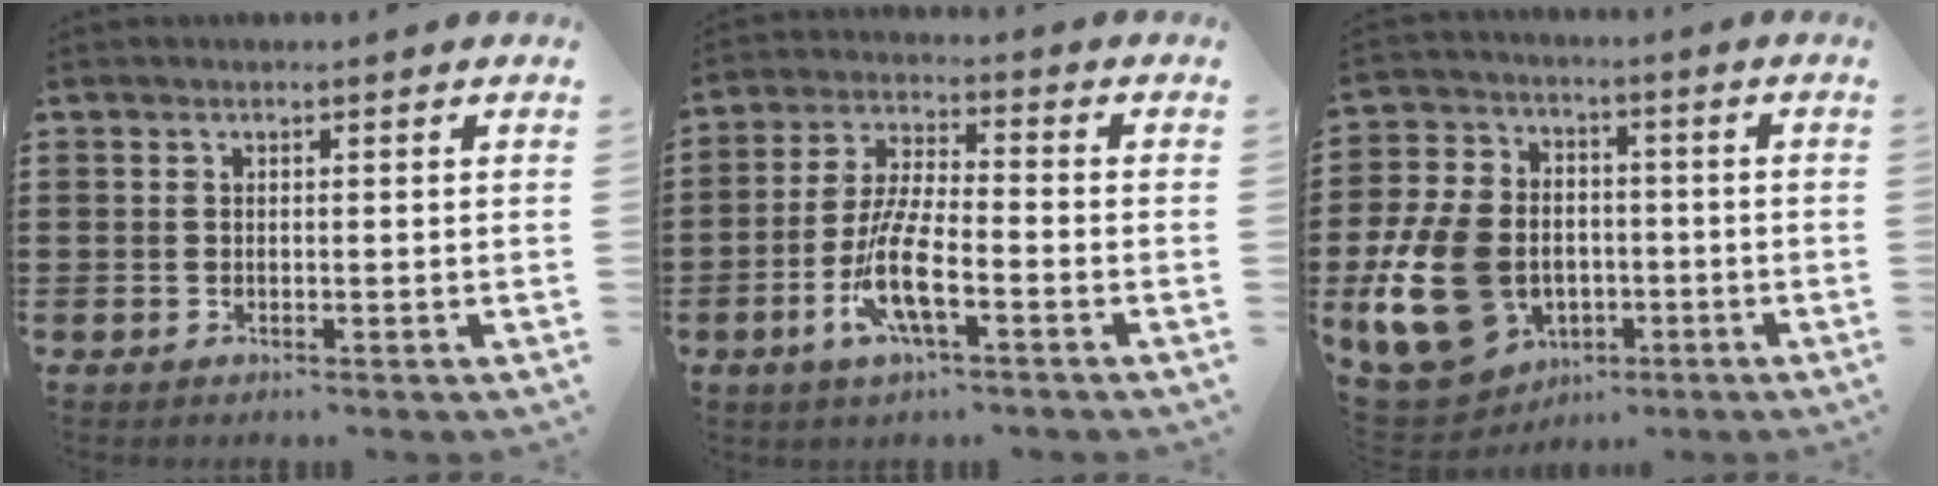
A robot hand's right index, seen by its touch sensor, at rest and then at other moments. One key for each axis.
{"total": 9.3, "fx": -3.7, "fy": 2.4, "fz": 8.1, "tx": -0.185, "ty": -0.012, "tz": -0.076}
{"total": 15.6, "fx": -3.6, "fy": 11.7, "fz": 9.6, "tx": -0.252, "ty": 0.016, "tz": -0.064}